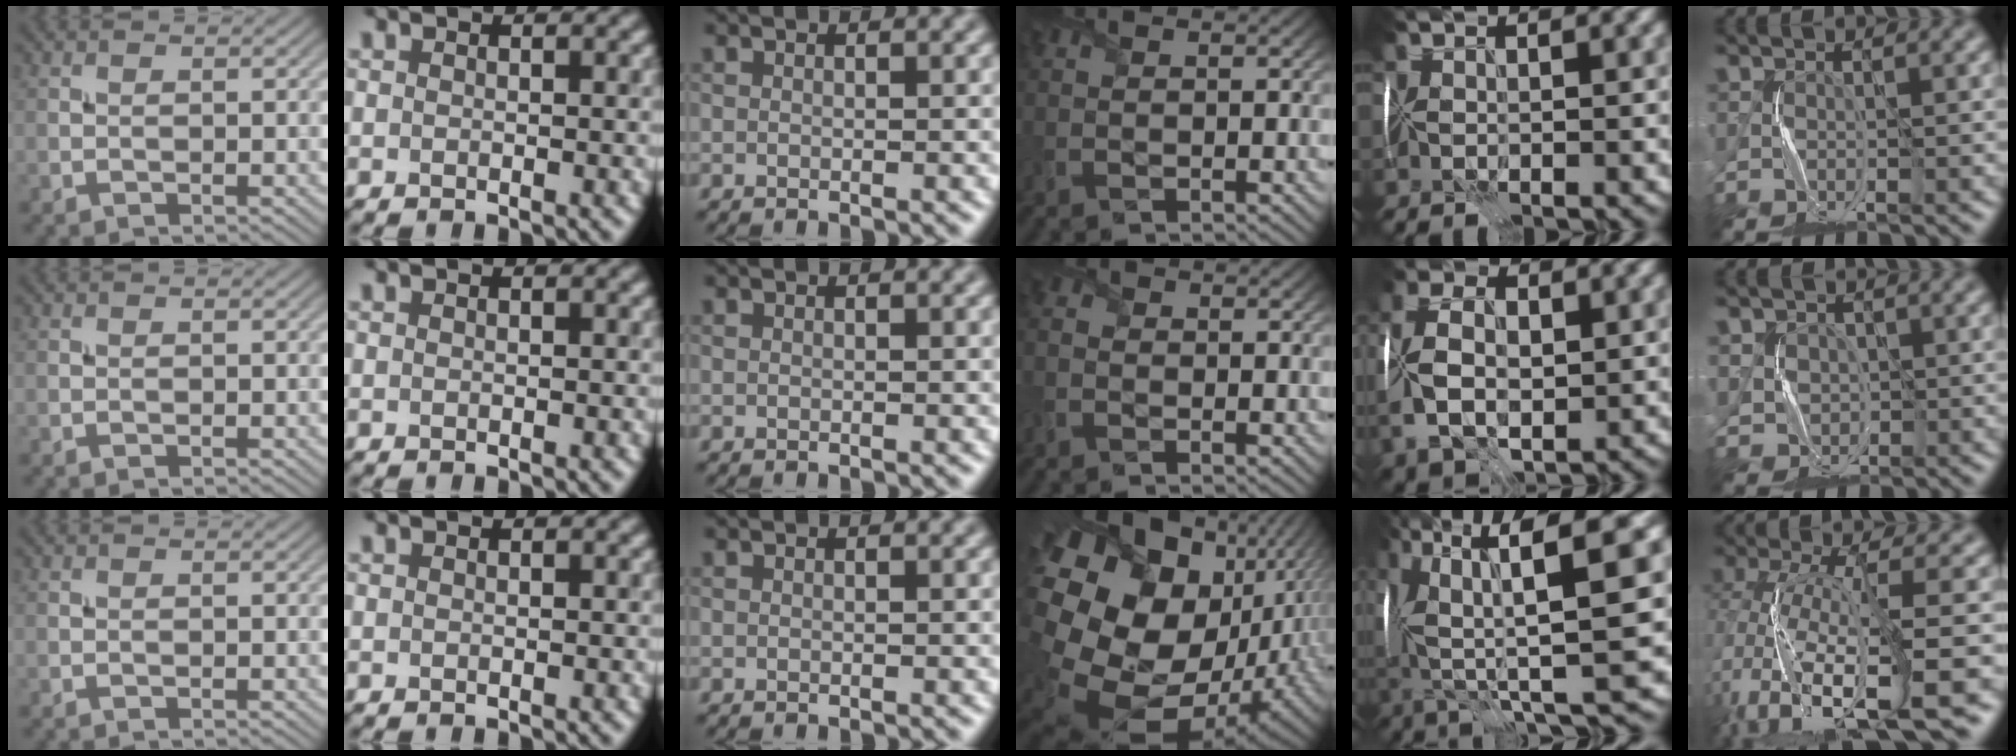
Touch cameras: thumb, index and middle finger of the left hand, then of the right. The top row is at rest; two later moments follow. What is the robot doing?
{"motion": "fold", "object": "memory foam"}